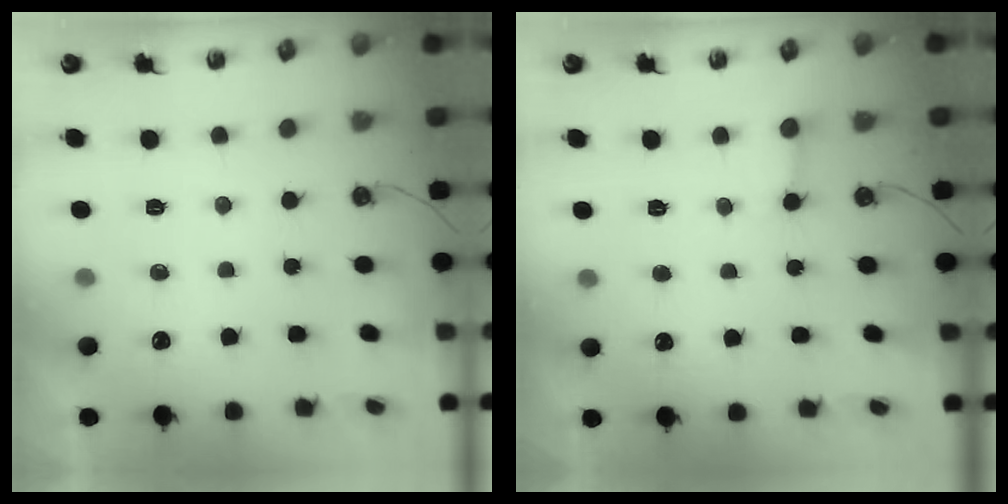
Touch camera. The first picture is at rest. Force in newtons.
{"total": 2.6, "press": 2.6, "slide": 0.2}